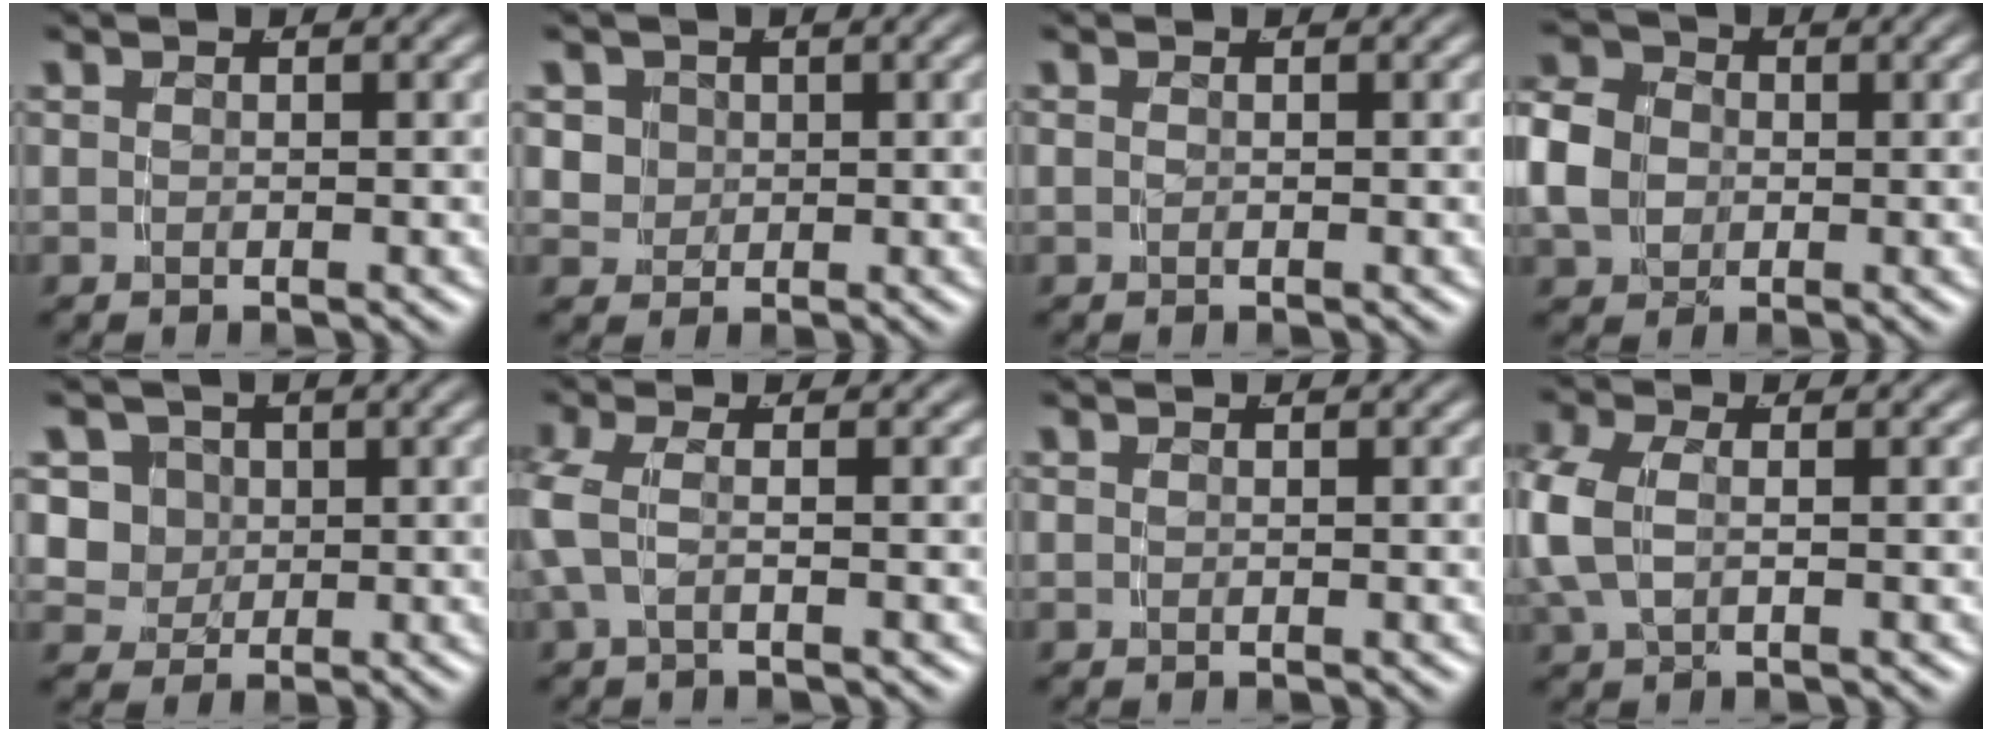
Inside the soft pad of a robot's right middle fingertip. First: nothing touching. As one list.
[{"total": 4.4, "force": [1.1, 4.0, 1.6], "torque": [-0.035, -0.011, 0.023]}, {"total": 0.0}, {"total": 5.6, "force": [0.5, 4.7, 3.0], "torque": [-0.074, -0.005, 0.008]}, {"total": 9.5, "force": [0.6, 8.8, 3.3], "torque": [-0.105, -0.038, 0.016]}, {"total": 2.5, "force": [0.1, 0.9, 2.3], "torque": [-0.064, -0.006, 0.006]}, {"total": 0.0}, {"total": 3.7, "force": [0.2, 2.4, 2.8], "torque": [-0.091, -0.012, 0.014]}]